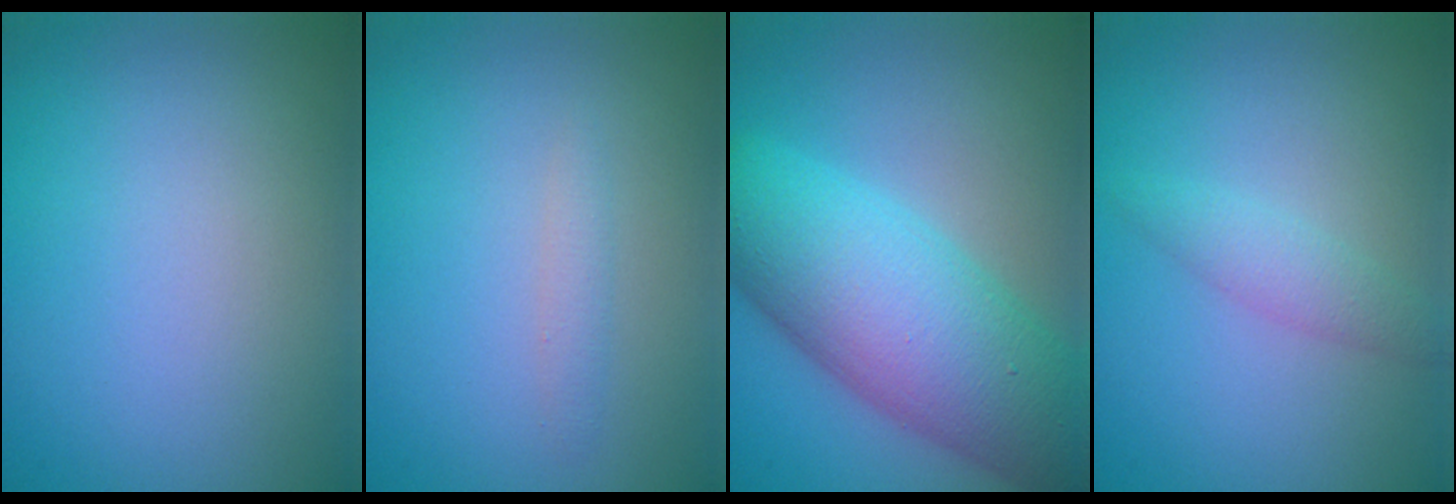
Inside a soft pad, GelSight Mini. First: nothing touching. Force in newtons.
{"total": 1.0, "press": 1.0, "slide": 0.0}
{"total": 12.0, "press": 12.0, "slide": 0.5}
{"total": 1.8, "press": 1.8, "slide": 0.0}